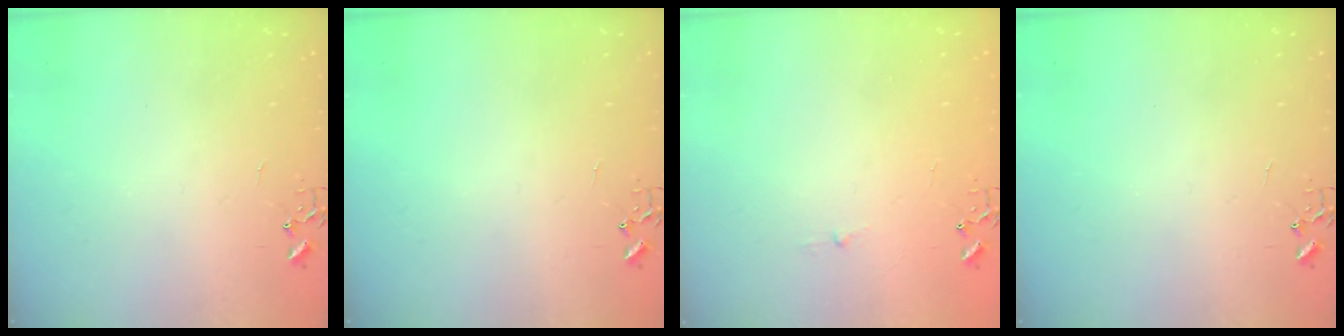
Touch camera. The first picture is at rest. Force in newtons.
{"total": 0.0}
{"total": 2.6, "press": 2.5, "slide": 0.4}
{"total": 0.0}